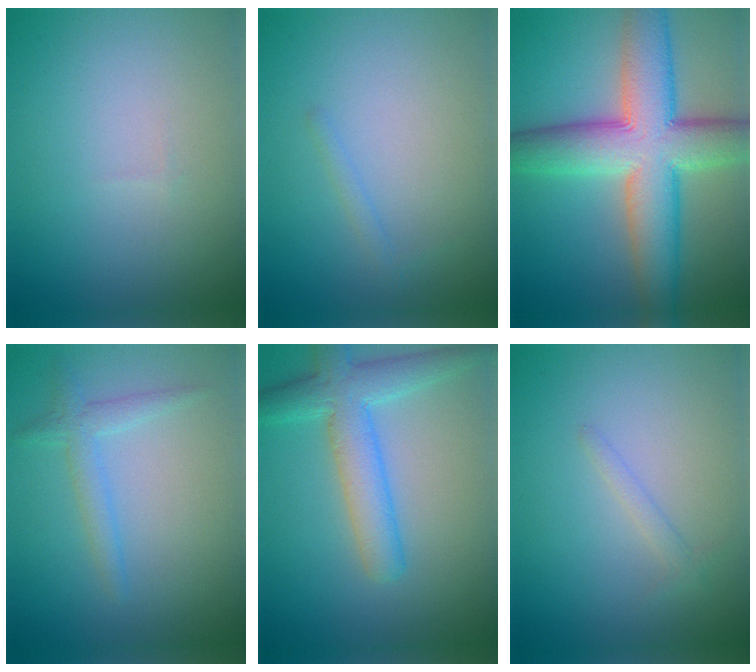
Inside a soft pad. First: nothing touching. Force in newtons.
{"total": 0.8, "press": 0.8, "slide": 0.0}
{"total": 11.0, "press": 11.0, "slide": 0.3}
{"total": 2.0, "press": 2.0, "slide": 0.1}
{"total": 5.3, "press": 5.3, "slide": 0.2}
{"total": 1.1, "press": 1.1, "slide": 0.1}